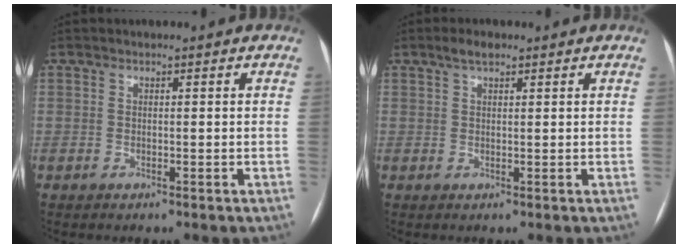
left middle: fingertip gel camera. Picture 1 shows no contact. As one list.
[{"total": 2.3, "force": [1.6, 0.8, 1.5], "torque": [-0.029, 0.012, 0.029]}]